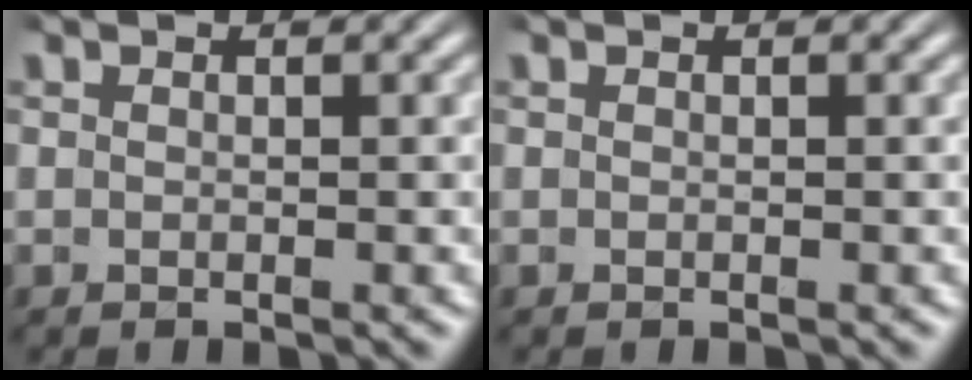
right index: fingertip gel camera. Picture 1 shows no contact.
{"total": 0.0}